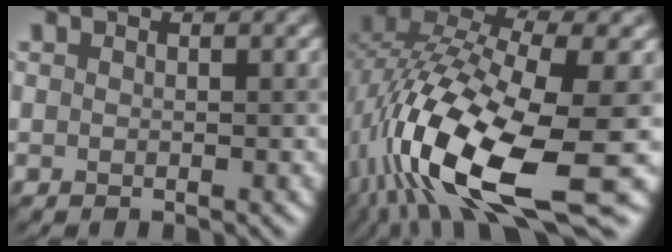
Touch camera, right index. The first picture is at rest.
{"total": 16.1, "force": [-5.5, 5.9, 13.9], "torque": [-0.282, -0.009, -0.100]}